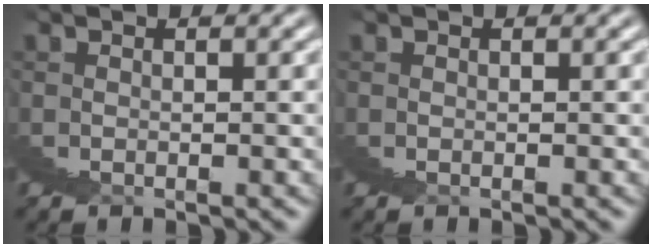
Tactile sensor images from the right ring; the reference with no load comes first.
{"total": 0.0}